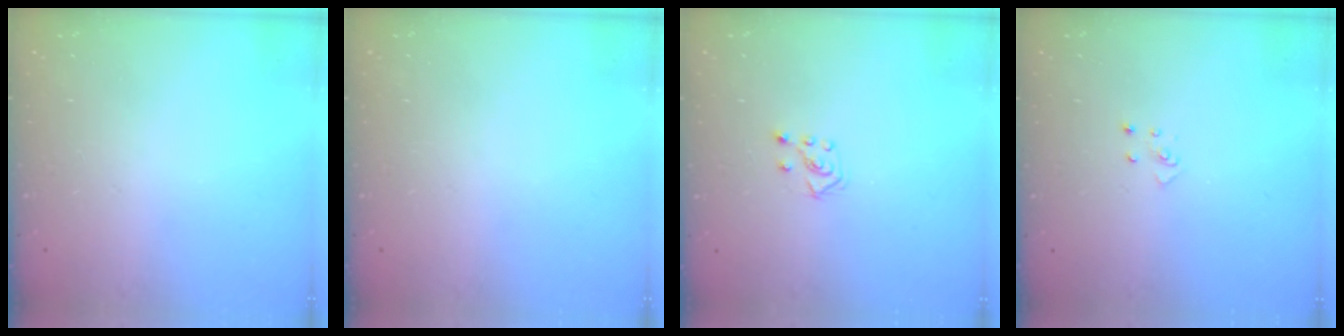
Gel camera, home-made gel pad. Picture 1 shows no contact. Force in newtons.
{"total": 0.0}
{"total": 4.6, "press": 4.5, "slide": 0.8}
{"total": 3.4, "press": 3.4, "slide": 0.3}